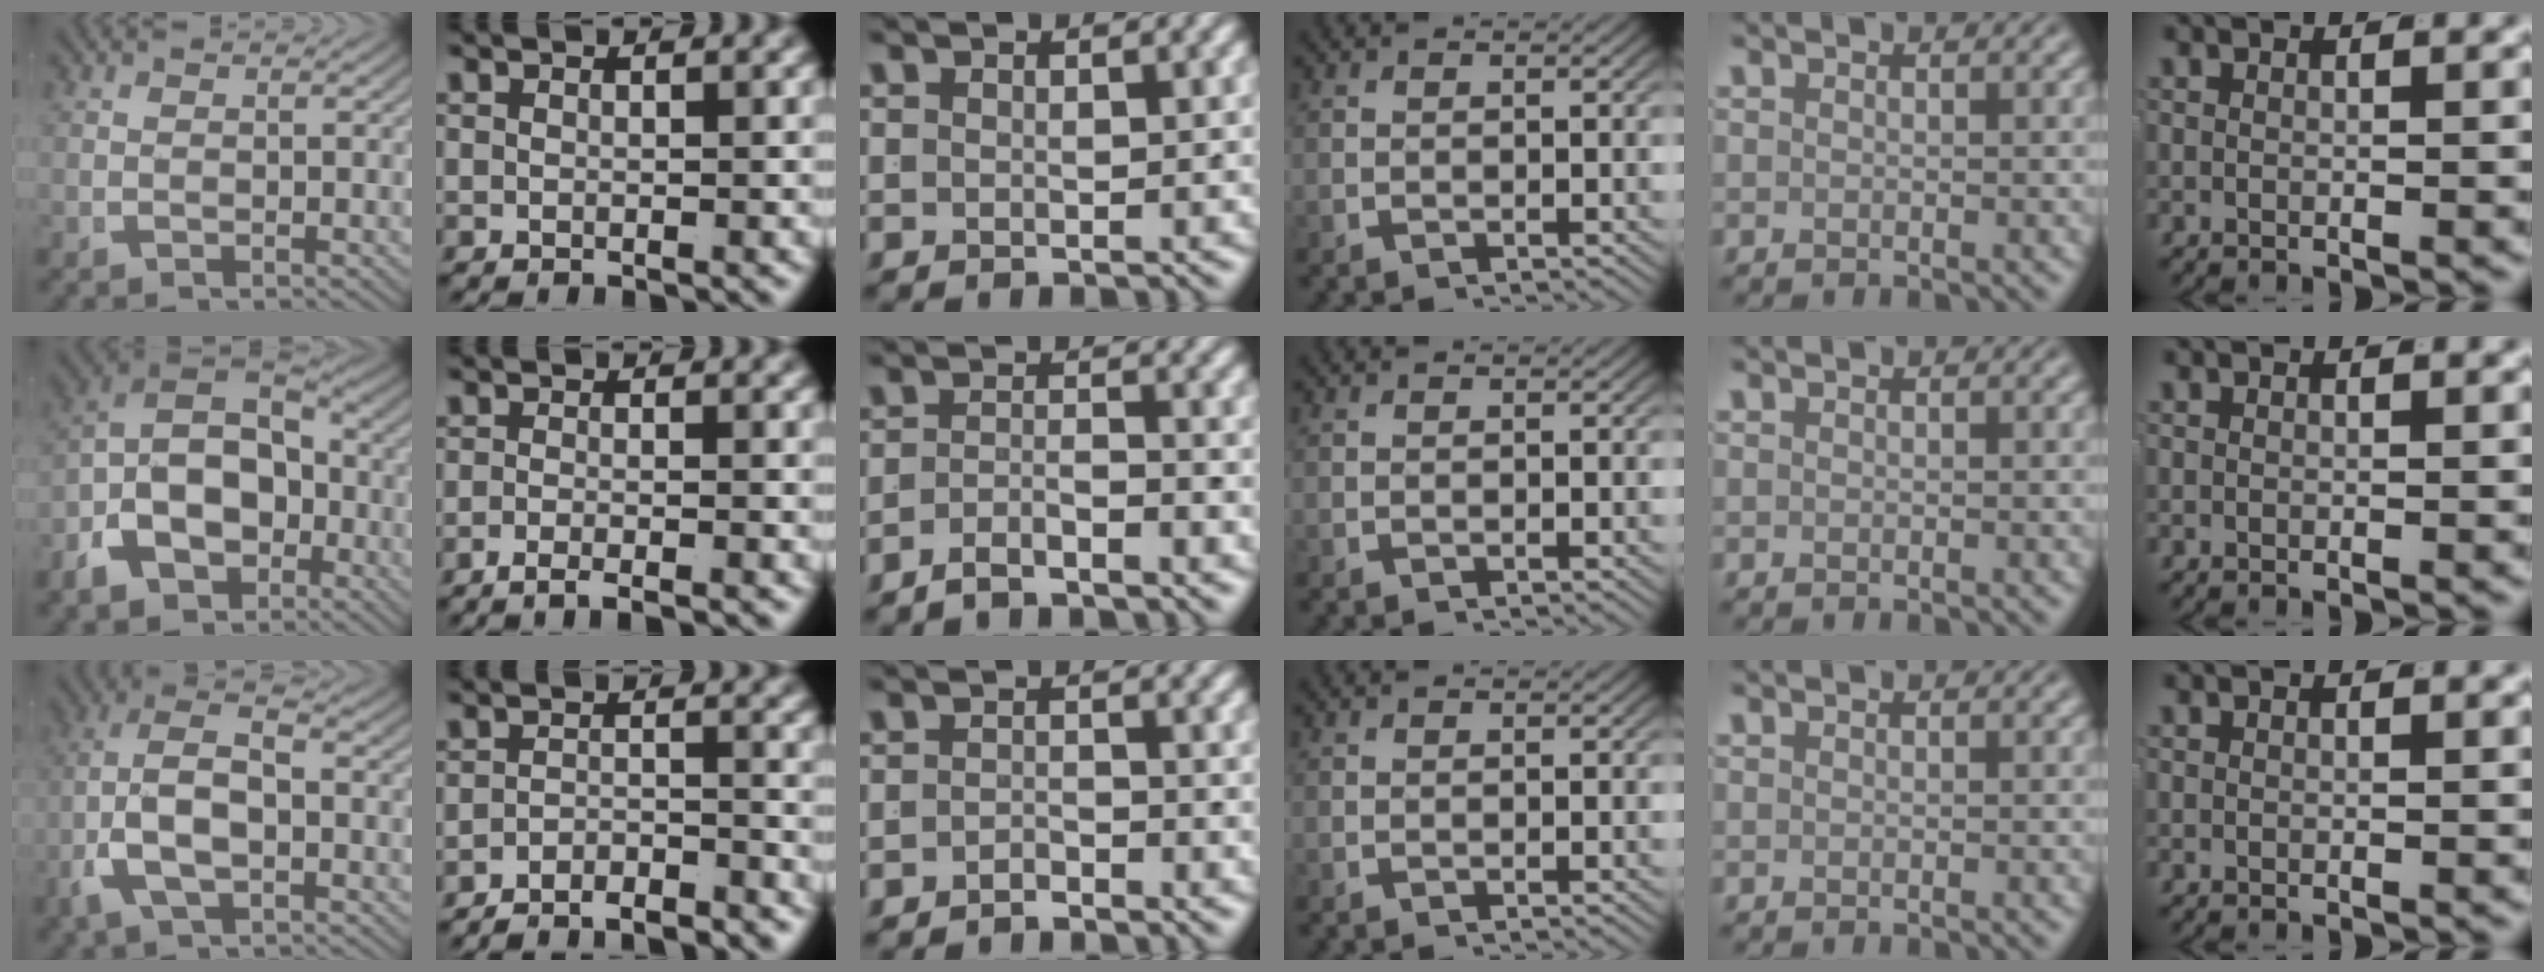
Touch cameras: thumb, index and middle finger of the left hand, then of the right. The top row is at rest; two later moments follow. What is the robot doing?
{"motion": "lift_and_place", "object": "shorts"}